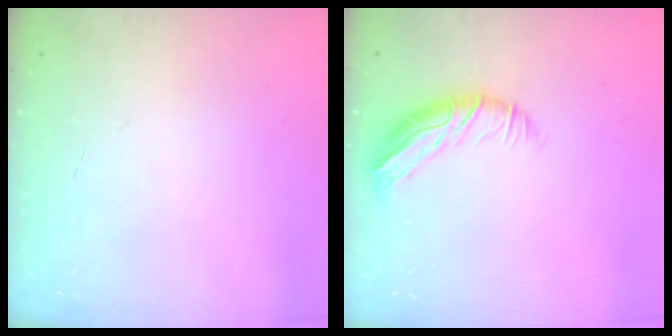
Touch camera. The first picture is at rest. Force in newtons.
{"total": 9.1, "press": 8.9, "slide": 1.5}